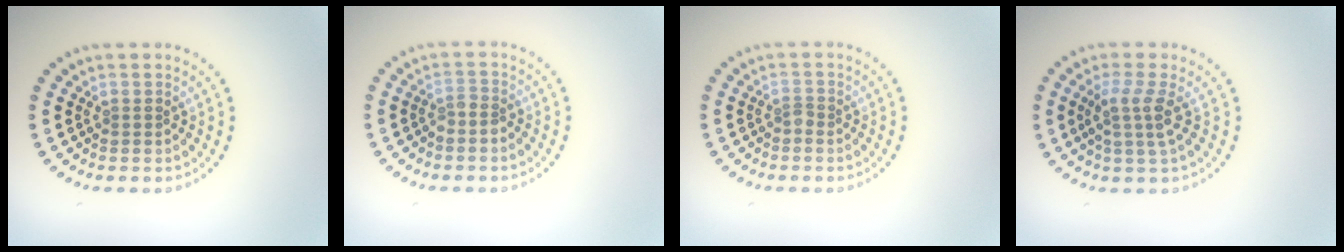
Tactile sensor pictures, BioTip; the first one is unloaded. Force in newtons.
{"total": 1.5, "press": 1.1, "slide": 0.9}
{"total": 0.8, "press": 0.5, "slide": 0.6}
{"total": 2.7, "press": 2.1, "slide": 1.7}